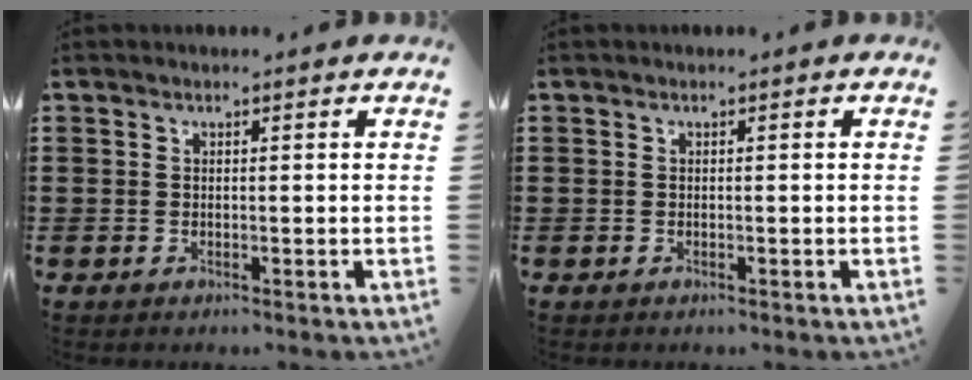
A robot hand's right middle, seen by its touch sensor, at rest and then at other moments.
{"total": 0.0}